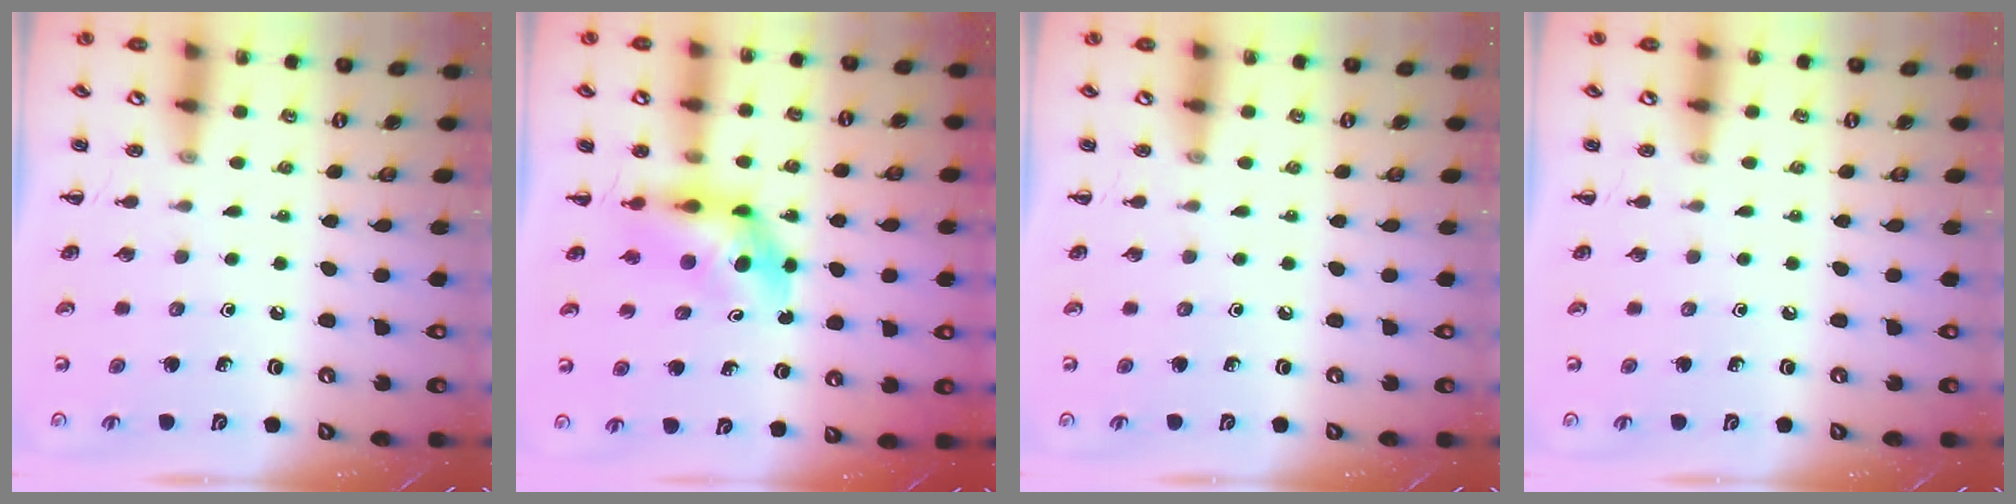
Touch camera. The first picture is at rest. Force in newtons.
{"total": 5.5, "press": 5.4, "slide": 1.0}
{"total": 0.0}
{"total": 0.0}